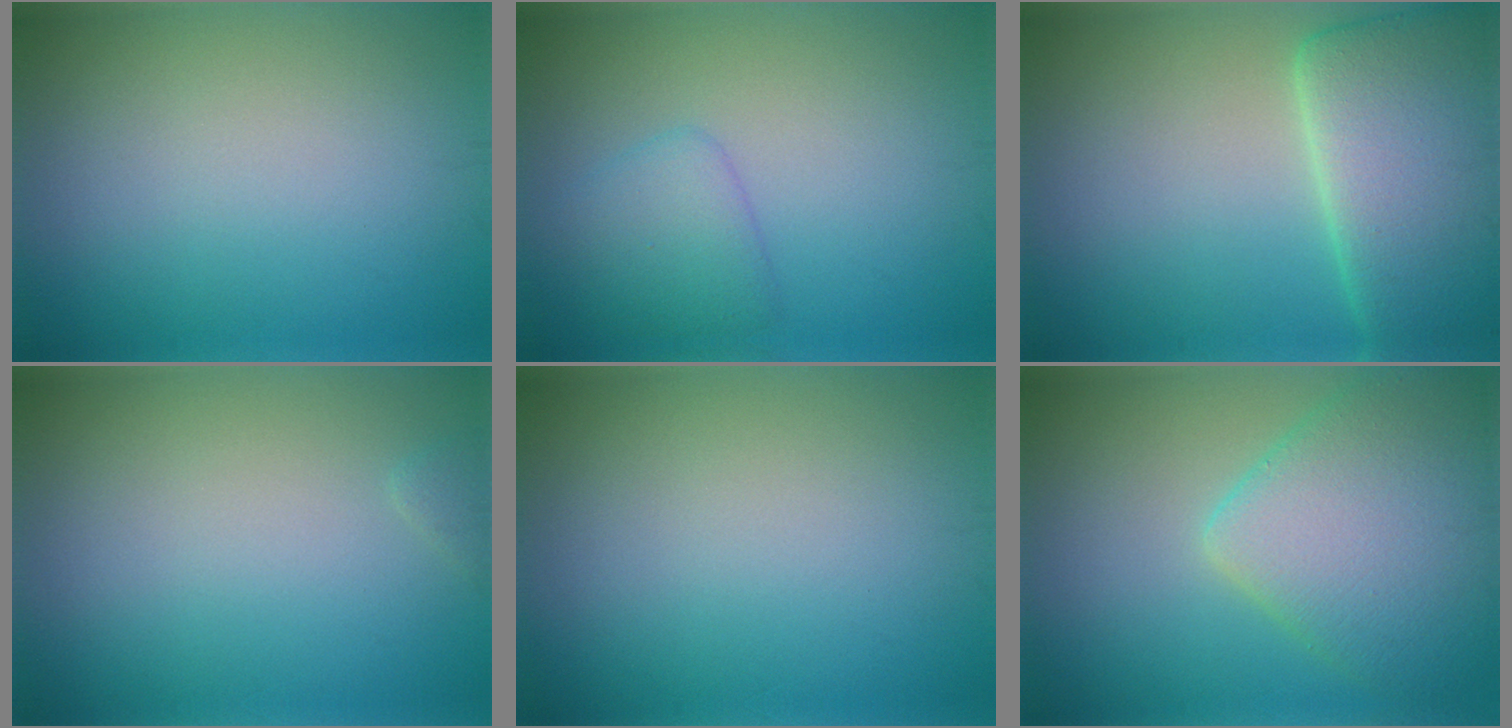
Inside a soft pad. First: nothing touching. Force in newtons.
{"total": 2.6, "press": 2.6, "slide": 0.0}
{"total": 10.1, "press": 10.1, "slide": 0.5}
{"total": 0.6, "press": 0.6, "slide": 0.1}
{"total": 0.0}
{"total": 8.0, "press": 8.0, "slide": 0.4}